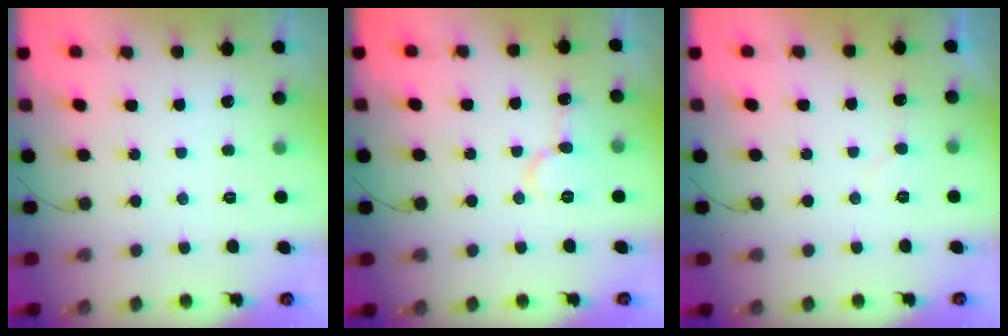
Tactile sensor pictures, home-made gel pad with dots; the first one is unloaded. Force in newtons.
{"total": 8.1, "press": 8.0, "slide": 1.1}
{"total": 3.4, "press": 3.4, "slide": 0.4}